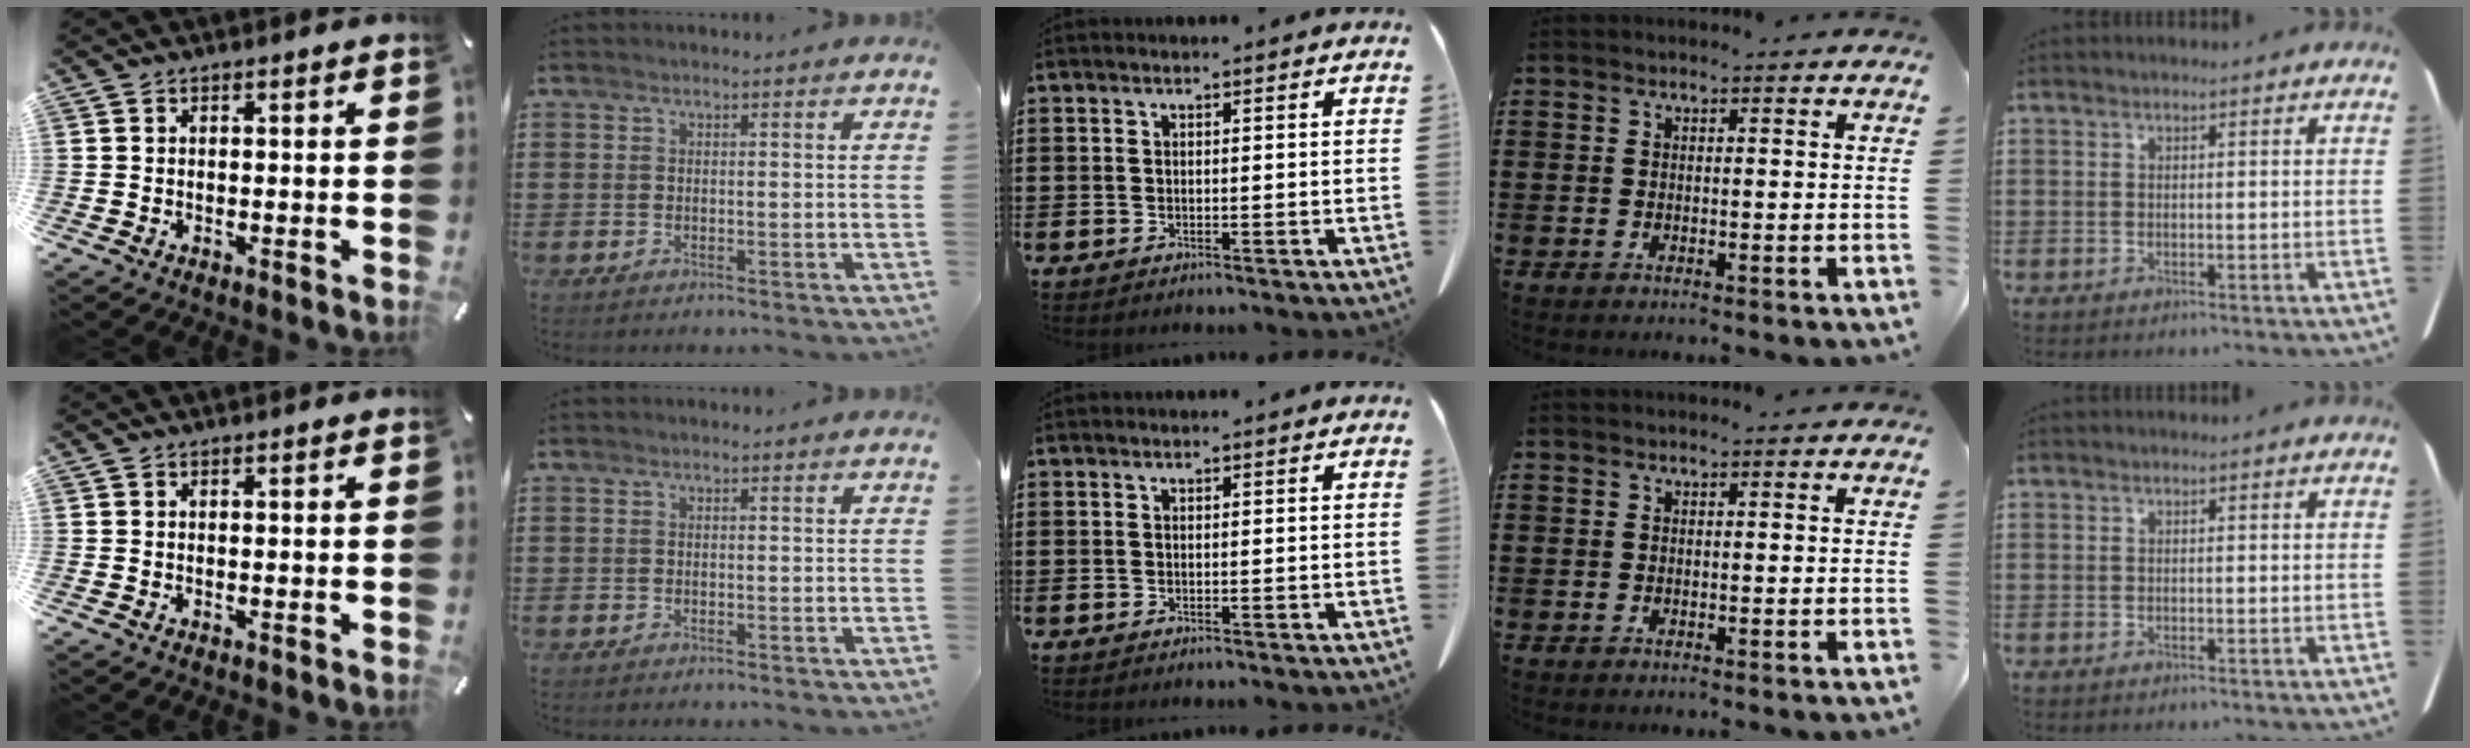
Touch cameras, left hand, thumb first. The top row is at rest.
{}